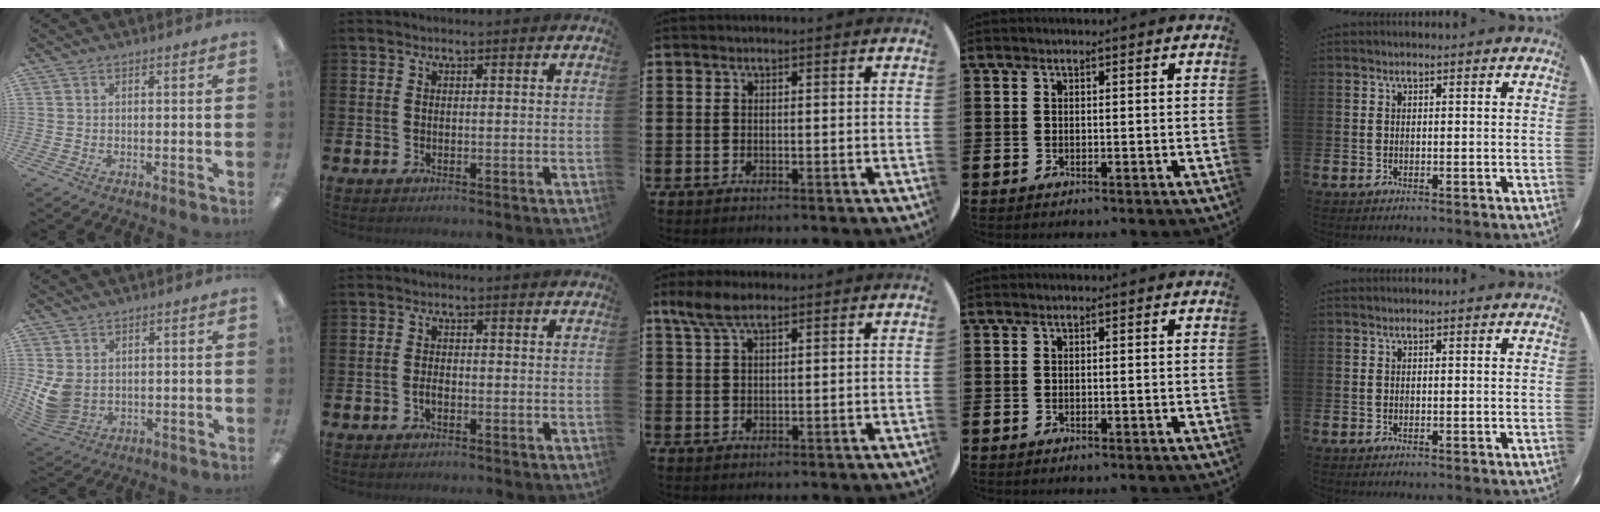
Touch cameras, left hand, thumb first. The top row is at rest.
{"thumb": {"total": 6.8, "force": [1.3, 5.6, 3.8], "torque": [-0.090, -0.005, 0.027]}, "index": {"total": 1.3, "force": [-0.5, 0.7, 1.0], "torque": [-0.013, -0.001, -0.012]}, "middle": {"total": 4.3, "force": [2.9, 1.4, 2.8], "torque": [-0.062, 0.005, 0.054]}}